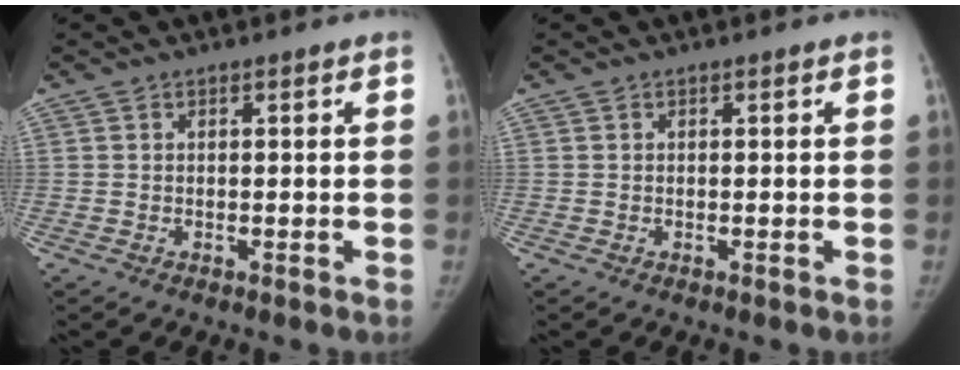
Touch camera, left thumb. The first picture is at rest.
{"total": 0.0}